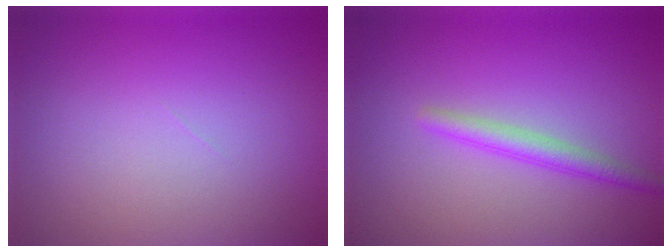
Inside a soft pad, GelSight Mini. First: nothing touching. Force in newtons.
{"total": 2.1, "press": 2.1, "slide": 0.1}